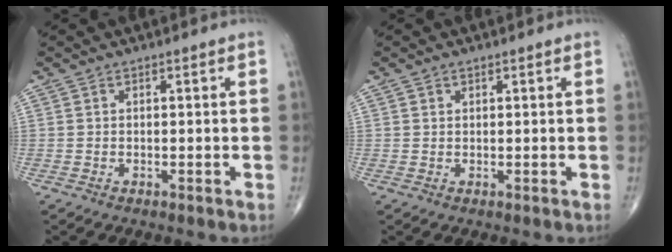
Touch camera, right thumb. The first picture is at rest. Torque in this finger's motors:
{"motor_torque": [0.12, -0.32, -0.02, 0.10, 0.04]}